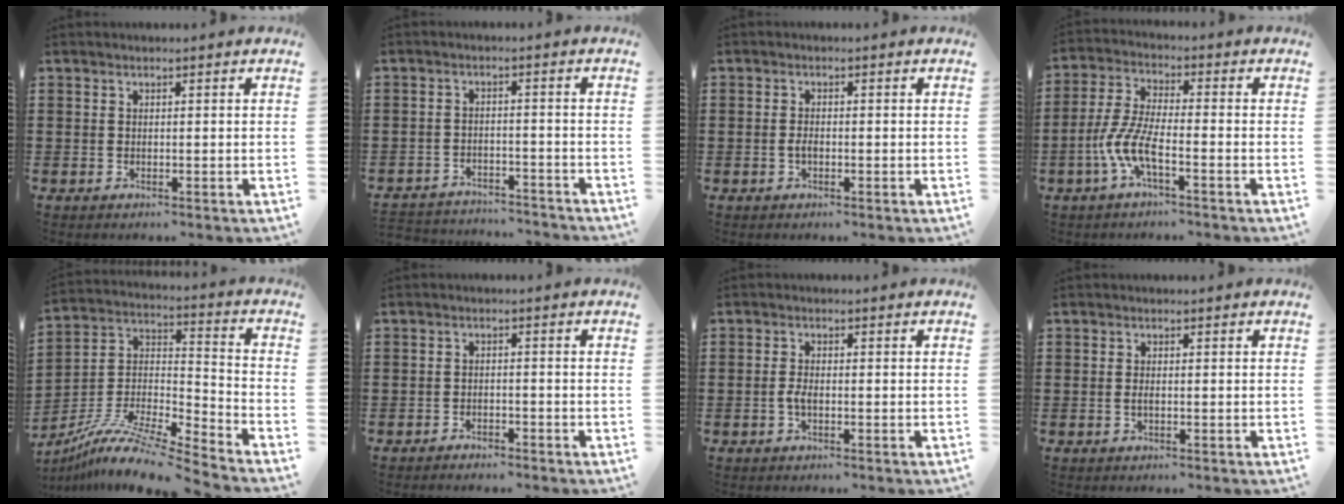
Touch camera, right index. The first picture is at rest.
{"total": 3.4, "force": [-3.4, 0.4, 0.1], "torque": [-0.007, 0.002, -0.073]}
{"total": 1.4, "force": [-0.5, 0.5, 1.2], "torque": [-0.033, -0.007, -0.010]}
{"total": 7.4, "force": [-3.4, 1.8, 6.3], "torque": [-0.160, -0.017, -0.073]}
{"total": 11.3, "force": [-9.5, 1.1, 6.1], "torque": [-0.126, 0.007, -0.192]}
{"total": 1.5, "force": [-1.5, 0.3, 0.1], "torque": [-0.007, 0.004, -0.032]}
{"total": 1.9, "force": [-0.6, 0.5, 1.8], "torque": [-0.050, -0.009, -0.015]}
{"total": 0.9, "force": [-0.2, 0.2, 0.9], "torque": [-0.017, -0.002, -0.003]}